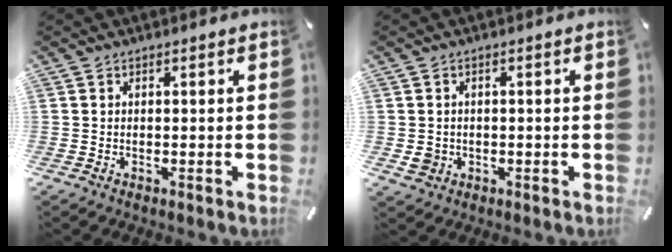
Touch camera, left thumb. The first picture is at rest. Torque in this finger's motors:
{"motor_torque": [-0.21, -0.25, 0.07, -0.11, 0.03]}